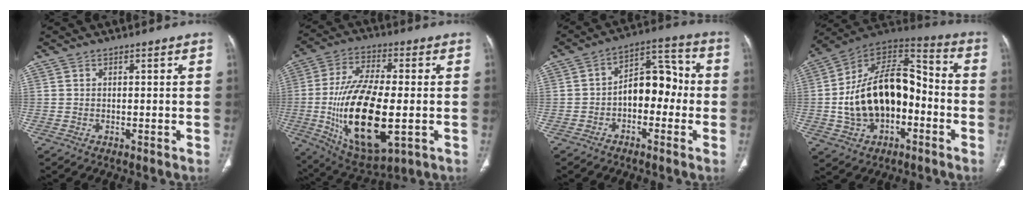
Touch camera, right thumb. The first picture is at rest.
{"total": 22.2, "force": [-3.5, 9.3, 19.9], "torque": [-0.383, -0.007, -0.043]}
{"total": 10.4, "force": [-1.7, 6.6, 7.8], "torque": [-0.081, 0.045, -0.040]}
{"total": 21.9, "force": [-3.3, 13.6, 16.8], "torque": [-0.261, 0.049, -0.055]}